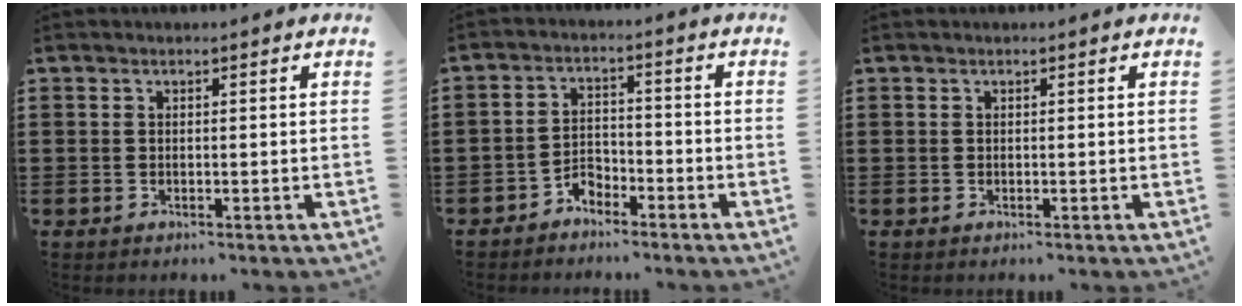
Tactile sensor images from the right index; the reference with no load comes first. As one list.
[{"total": 3.1, "force": [-2.9, 1.3, 0.3], "torque": [-0.014, 0.007, -0.060]}, {"total": 0.0}]